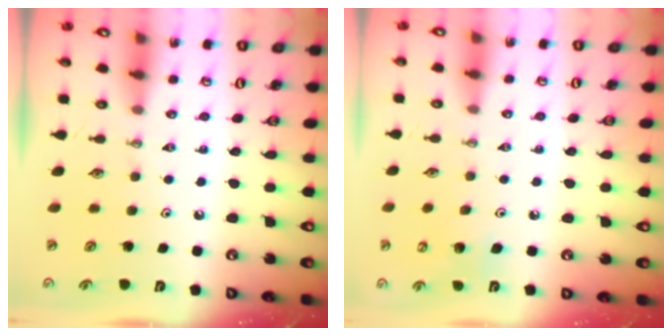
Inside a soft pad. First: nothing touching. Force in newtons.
{"total": 6.1, "press": 5.8, "slide": 1.9}